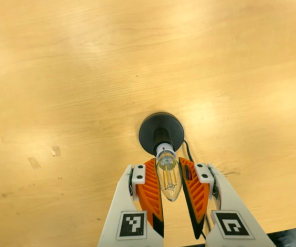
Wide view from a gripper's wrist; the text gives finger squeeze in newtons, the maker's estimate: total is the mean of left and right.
{"total": 13.6, "left": 14.4, "right": 12.7}